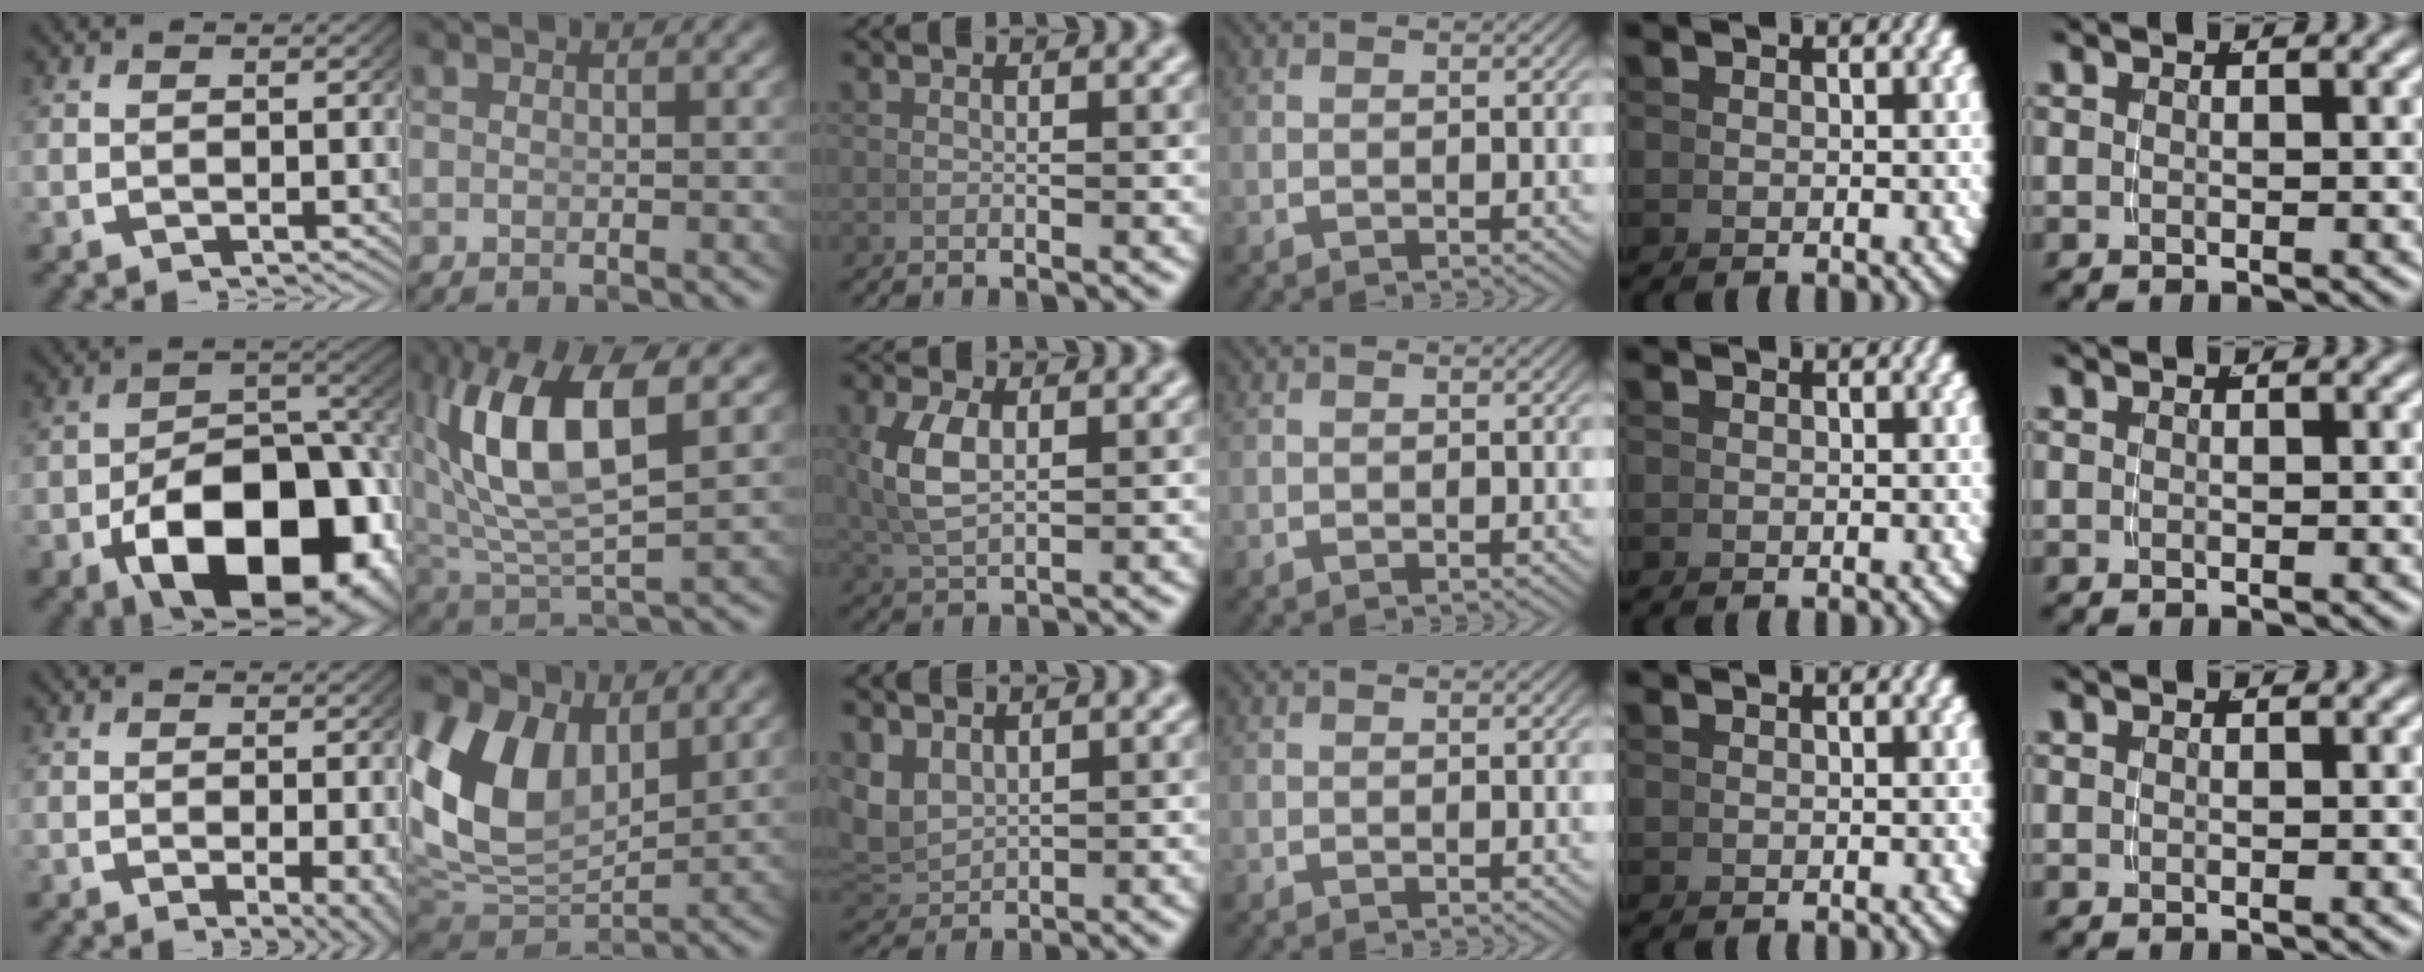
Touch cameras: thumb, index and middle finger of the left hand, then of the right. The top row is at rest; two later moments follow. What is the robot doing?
{"motion": "lift_and_place", "object": "bowl"}